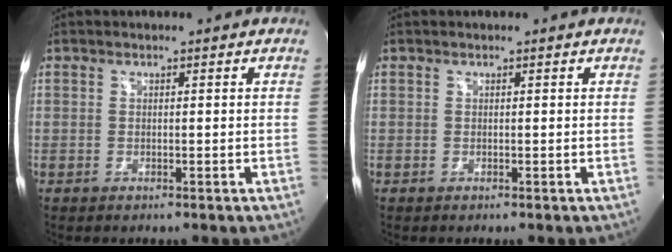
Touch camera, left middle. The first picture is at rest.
{"total": 0.0}